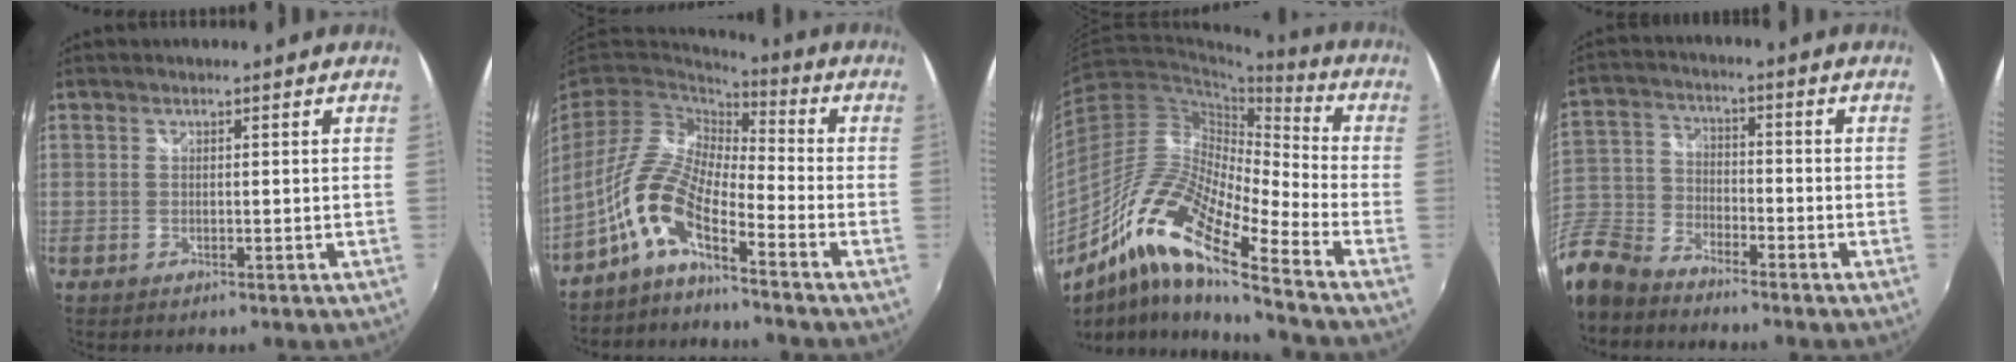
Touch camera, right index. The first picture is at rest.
{"total": 10.0, "force": [-6.4, 2.8, 7.2], "torque": [-0.146, 0.013, -0.140]}
{"total": 16.2, "force": [-11.1, 3.2, 11.4], "torque": [-0.205, -0.005, -0.228]}
{"total": 13.6, "force": [-10.2, 7.3, 5.3], "torque": [-0.148, 0.001, -0.209]}